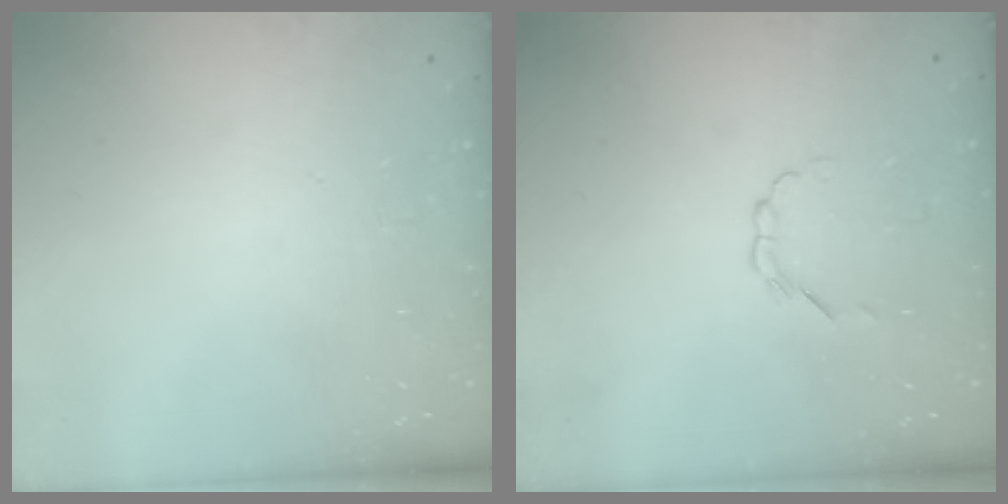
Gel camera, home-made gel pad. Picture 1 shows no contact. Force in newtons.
{"total": 2.1, "press": 1.9, "slide": 0.7}